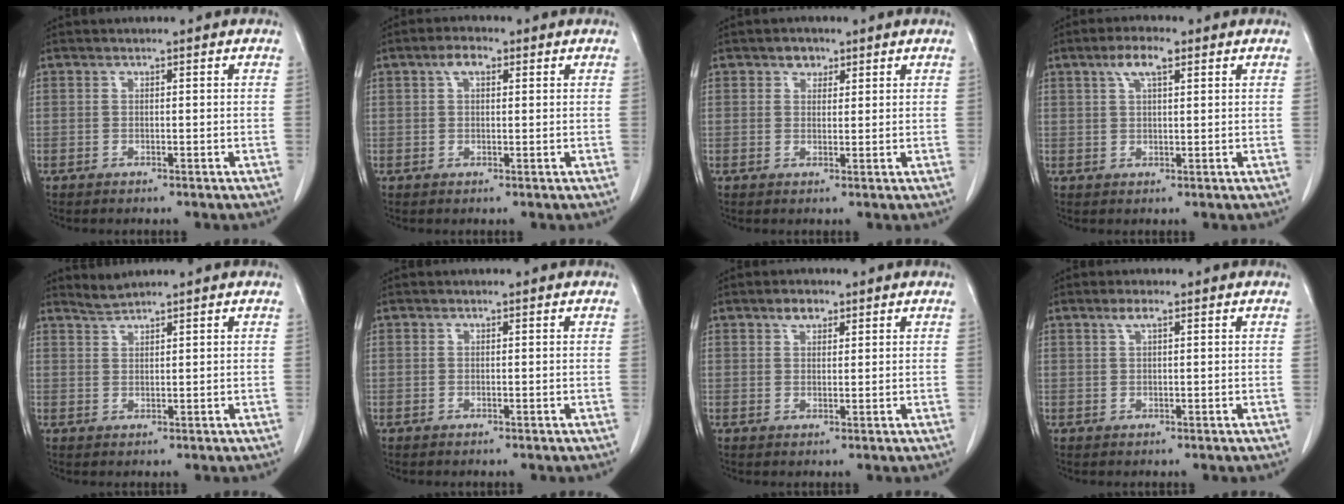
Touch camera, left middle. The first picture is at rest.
{"total": 2.9, "force": [1.3, 1.4, 2.2], "torque": [-0.044, 0.011, 0.022]}
{"total": 2.0, "force": [1.2, 1.4, 0.6], "torque": [-0.009, 0.001, 0.017]}
{"total": 4.3, "force": [2.3, 1.1, 3.4], "torque": [-0.074, 0.009, 0.043]}
{"total": 1.9, "force": [1.8, -0.7, -0.1], "torque": [-0.003, -0.003, 0.041]}
{"total": 0.0}
{"total": 2.4, "force": [1.6, 1.3, 1.3], "torque": [-0.027, 0.004, 0.027]}
{"total": 1.7, "force": [1.0, 0.2, 1.3], "torque": [-0.032, 0.004, 0.020]}